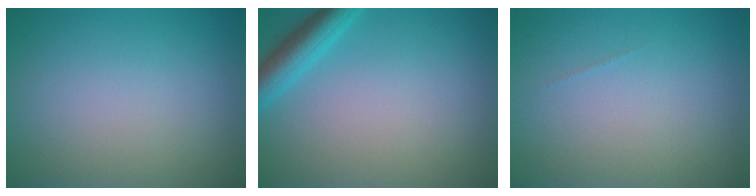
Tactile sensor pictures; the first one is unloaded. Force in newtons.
{"total": 3.5, "press": 3.5, "slide": 0.2}
{"total": 0.0}